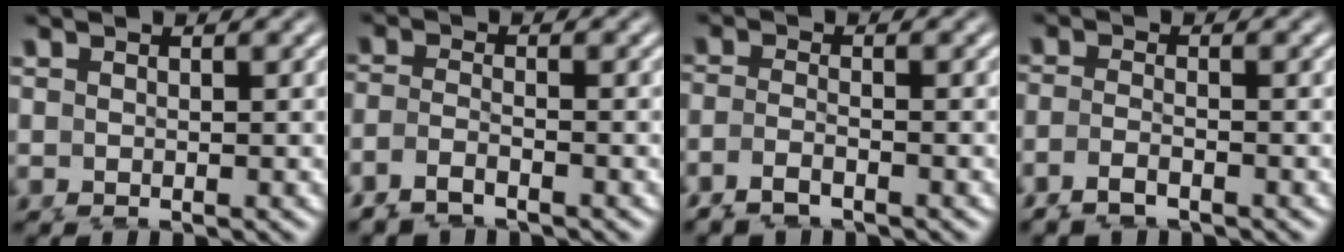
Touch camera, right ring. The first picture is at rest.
{"total": 4.5, "force": [-1.8, 3.8, 1.8], "torque": [-0.059, -0.019, -0.027]}
{"total": 3.5, "force": [-1.6, 2.8, 1.6], "torque": [-0.052, -0.018, -0.020]}
{"total": 3.2, "force": [-1.5, 2.4, 1.5], "torque": [-0.049, -0.018, -0.017]}